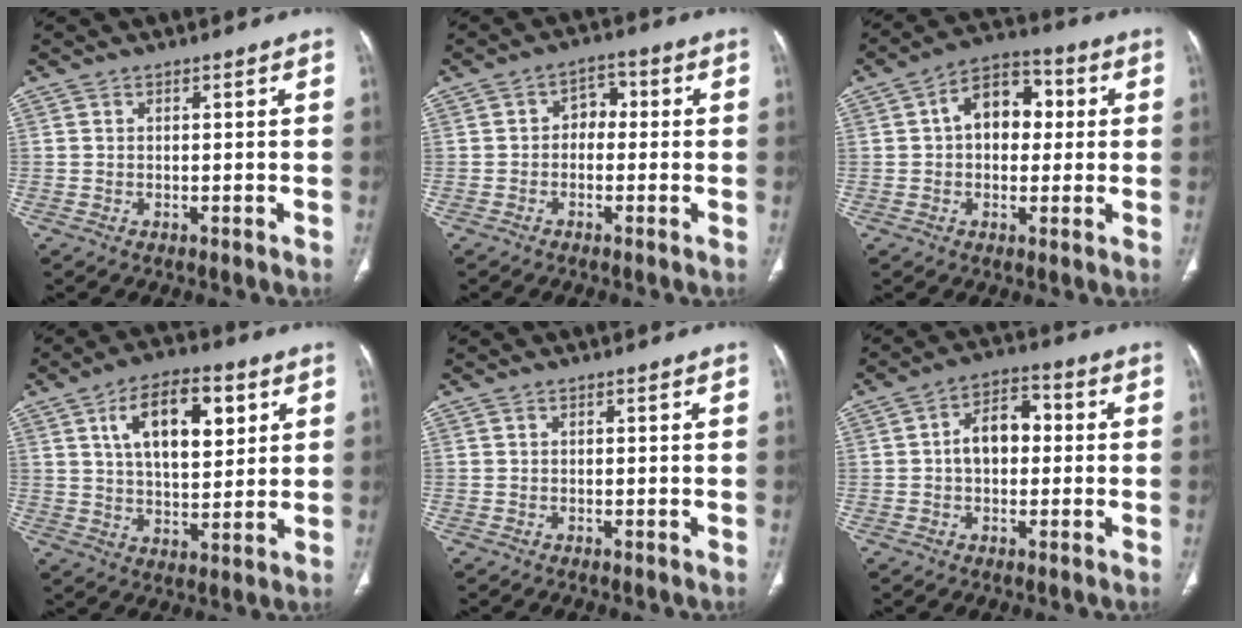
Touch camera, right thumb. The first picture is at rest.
{"total": 4.0, "force": [-0.3, 3.1, 2.6], "torque": [-0.018, 0.020, -0.018]}
{"total": 10.9, "force": [1.7, 7.5, 7.8], "torque": [-0.084, 0.023, 0.018]}
{"total": 14.6, "force": [5.3, 7.3, 11.5], "torque": [-0.157, -0.012, 0.090]}
{"total": 0.0}
{"total": 8.2, "force": [0.3, 5.5, 6.1], "torque": [-0.080, 0.027, -0.004]}